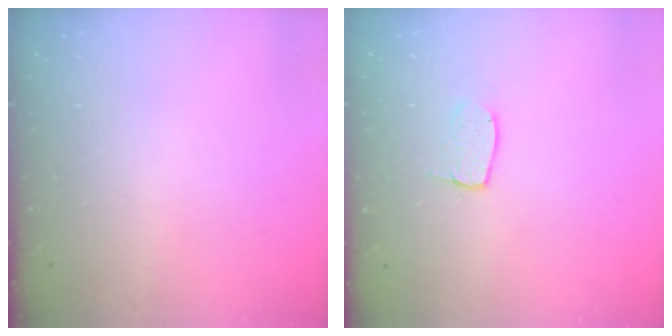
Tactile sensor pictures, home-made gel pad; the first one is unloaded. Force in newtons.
{"total": 4.3, "press": 4.3, "slide": 0.2}